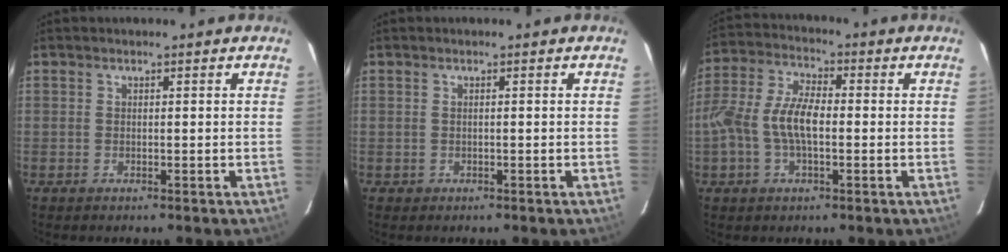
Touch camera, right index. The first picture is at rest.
{"total": 0.0}
{"total": 9.4, "force": [-1.4, 4.1, 8.3], "torque": [-0.177, 0.013, -0.027]}